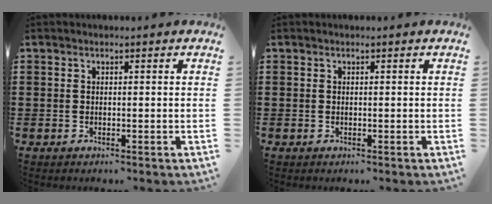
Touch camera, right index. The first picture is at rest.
{"total": 0.0}